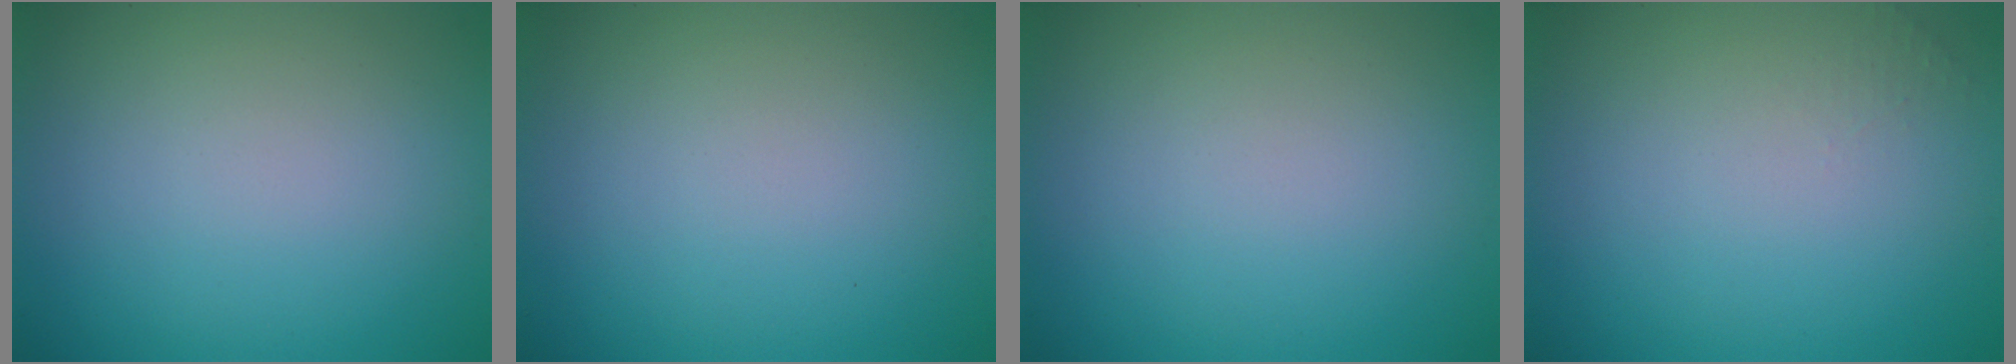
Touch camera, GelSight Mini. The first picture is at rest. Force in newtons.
{"total": 0.0}
{"total": 0.0}
{"total": 0.7, "press": 0.7, "slide": 0.1}